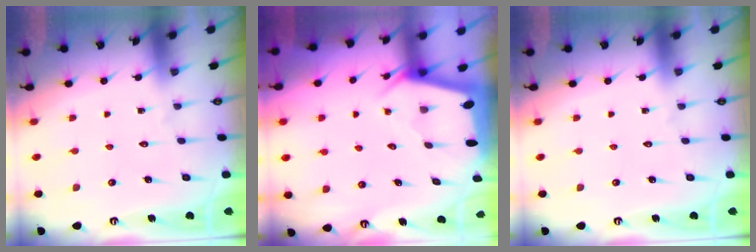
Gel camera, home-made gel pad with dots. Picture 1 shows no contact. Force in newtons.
{"total": 2.0, "press": 2.0, "slide": 0.5}
{"total": 0.0}